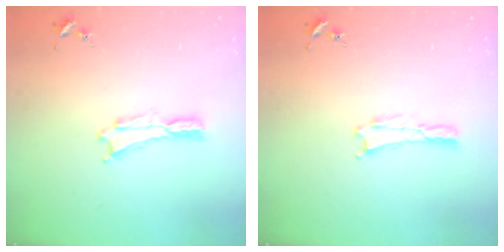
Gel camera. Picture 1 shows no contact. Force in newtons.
{"total": 0.0}